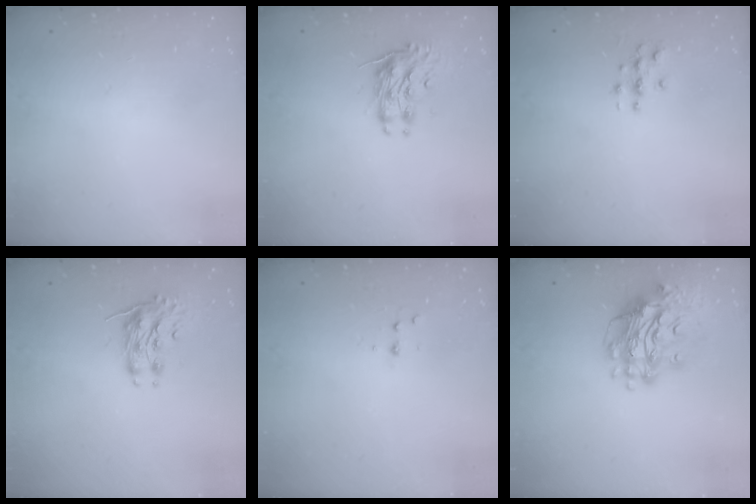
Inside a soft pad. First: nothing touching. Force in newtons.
{"total": 8.9, "press": 8.9, "slide": 0.3}
{"total": 2.8, "press": 2.8, "slide": 0.3}
{"total": 8.2, "press": 8.2, "slide": 0.3}
{"total": 4.0, "press": 3.9, "slide": 1.0}
{"total": 15.8, "press": 15.7, "slide": 1.7}